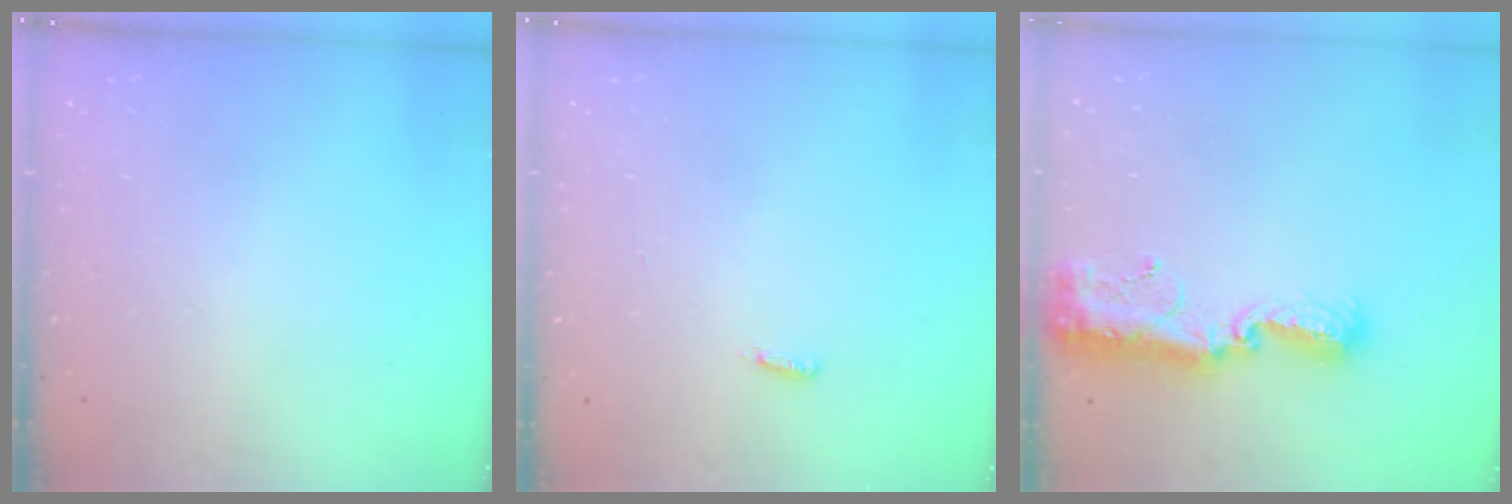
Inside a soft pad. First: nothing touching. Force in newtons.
{"total": 2.9, "press": 2.8, "slide": 0.9}
{"total": 12.1, "press": 12.0, "slide": 0.9}